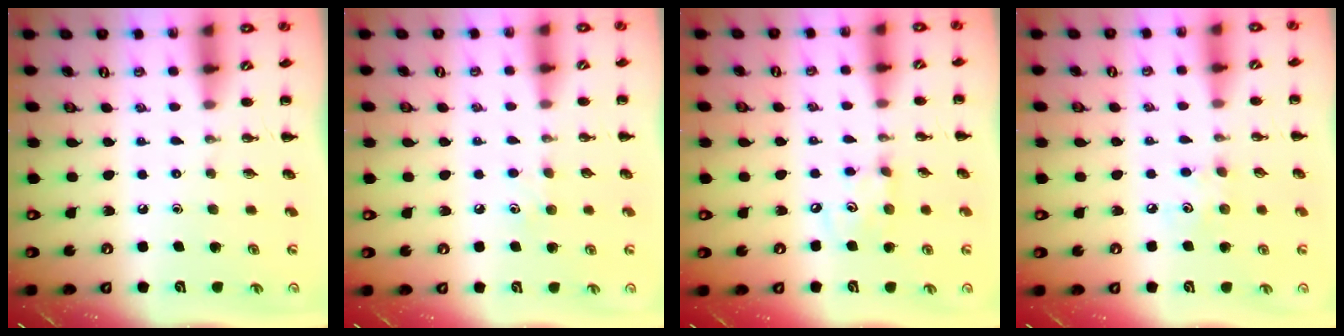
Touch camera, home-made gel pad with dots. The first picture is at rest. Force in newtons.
{"total": 5.1, "press": 4.9, "slide": 1.5}
{"total": 5.3, "press": 5.2, "slide": 1.0}
{"total": 4.8, "press": 4.7, "slide": 1.2}